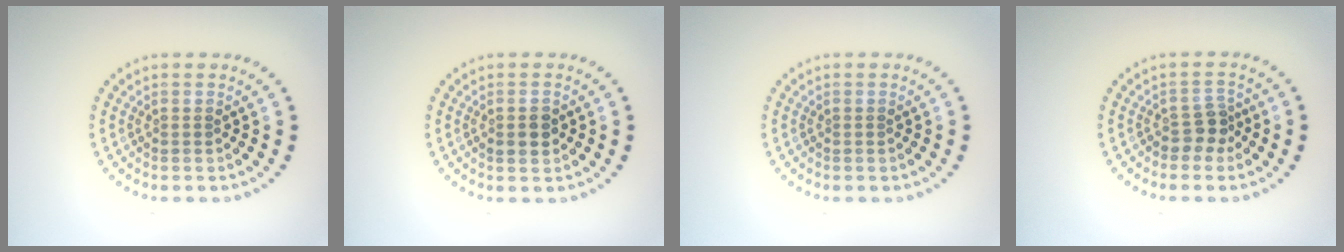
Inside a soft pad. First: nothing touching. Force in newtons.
{"total": 1.5, "press": 1.5, "slide": 0.2}
{"total": 0.0}
{"total": 1.9, "press": 1.6, "slide": 1.1}